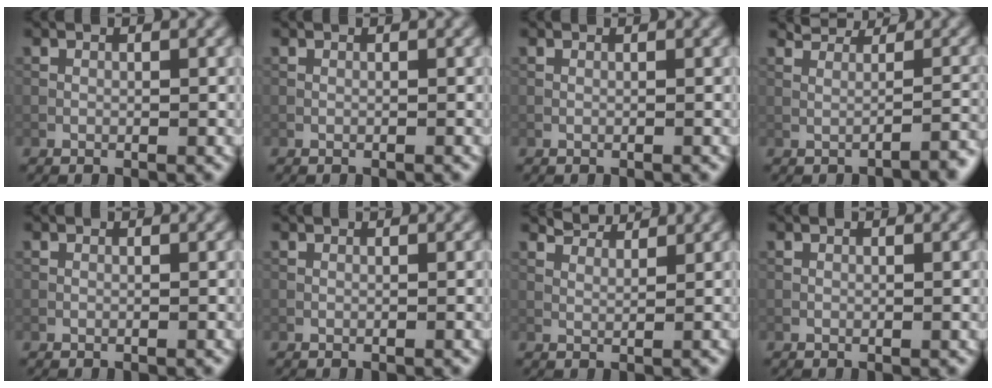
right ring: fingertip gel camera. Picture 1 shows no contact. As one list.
[{"total": 0.0}, {"total": 0.6, "force": [0.5, 0.1, 0.2], "torque": [-0.007, -0.002, 0.000]}, {"total": 1.7, "force": [0.1, 0.9, 1.4], "torque": [-0.011, 0.010, 0.008]}, {"total": 0.0}, {"total": 0.0}, {"total": 2.5, "force": [2.3, 0.4, 0.8], "torque": [-0.020, -0.007, 0.042]}, {"total": 0.0}]